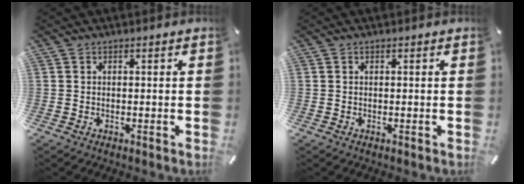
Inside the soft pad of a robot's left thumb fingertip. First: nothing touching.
{"total": 0.0}